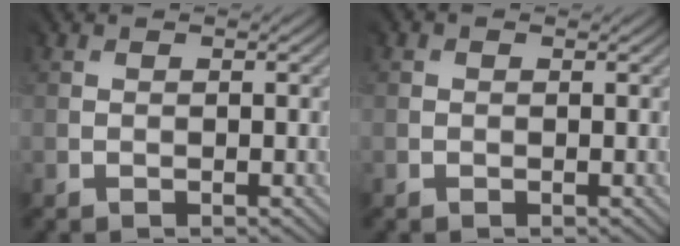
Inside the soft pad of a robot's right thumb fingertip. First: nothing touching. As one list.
[{"total": 0.5, "force": [0.0, 0.4, 0.4], "torque": [-0.009, 0.000, -0.002]}]